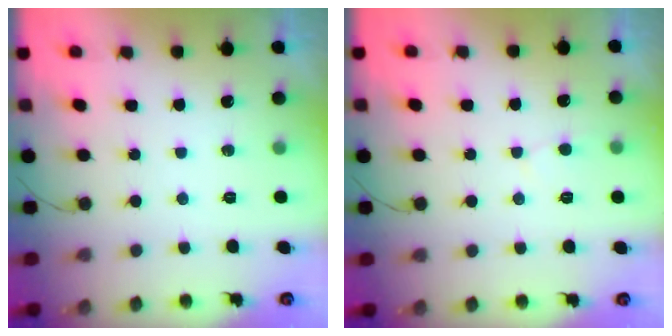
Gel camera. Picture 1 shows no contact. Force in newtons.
{"total": 3.7, "press": 3.7, "slide": 0.5}